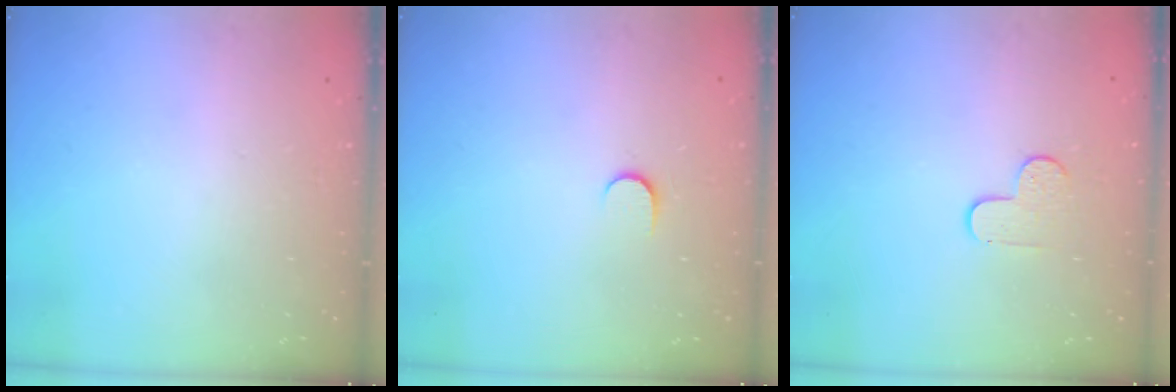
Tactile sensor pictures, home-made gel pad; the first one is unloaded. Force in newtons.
{"total": 3.9, "press": 3.9, "slide": 0.5}
{"total": 4.6, "press": 4.5, "slide": 0.5}